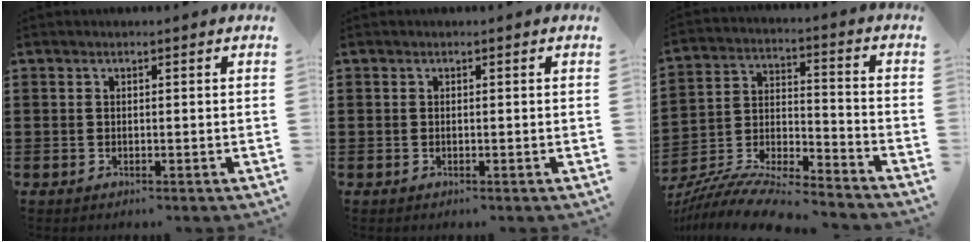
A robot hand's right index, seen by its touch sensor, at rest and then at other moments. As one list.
[{"total": 0.0}, {"total": 10.1, "force": [-9.5, 0.5, 3.3], "torque": [-0.073, 0.006, -0.194]}]